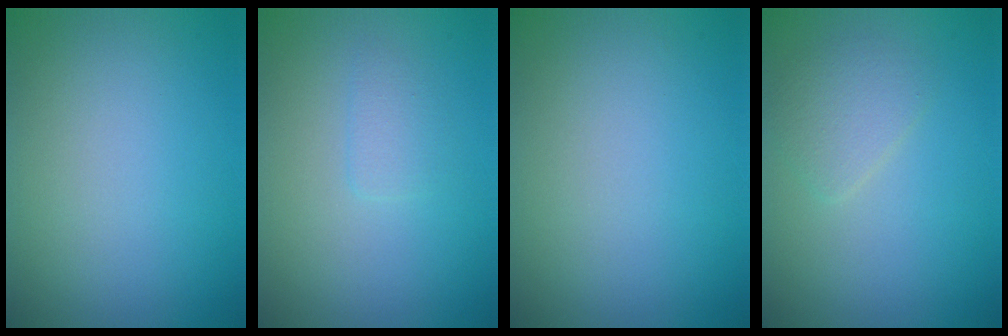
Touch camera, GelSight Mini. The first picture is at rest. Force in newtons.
{"total": 1.2, "press": 1.2, "slide": 0.1}
{"total": 0.0}
{"total": 2.0, "press": 2.0, "slide": 0.0}